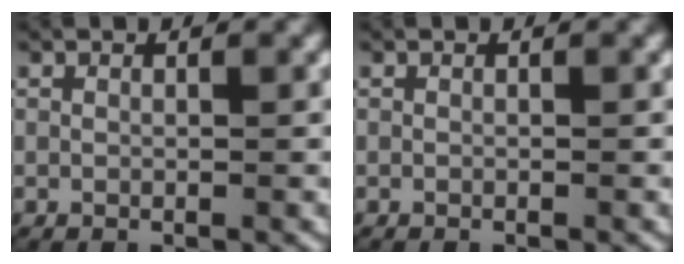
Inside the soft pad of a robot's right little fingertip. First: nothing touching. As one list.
[{"total": 0.0}]